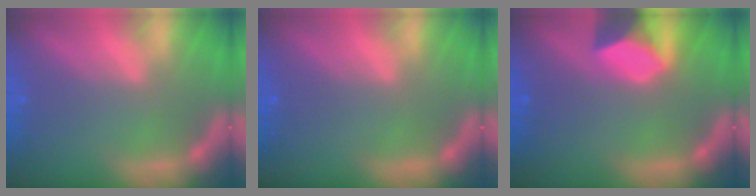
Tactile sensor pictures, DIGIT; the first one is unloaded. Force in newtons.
{"total": 0.0}
{"total": 4.9}